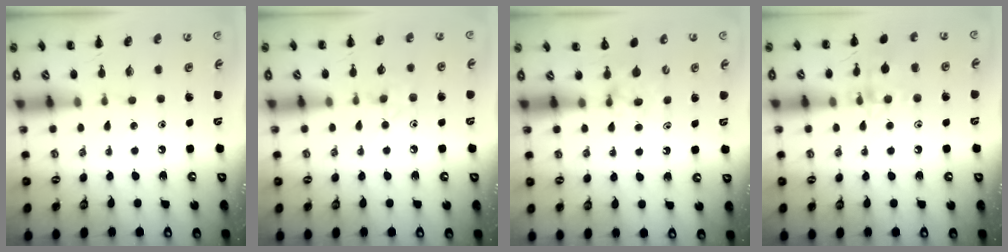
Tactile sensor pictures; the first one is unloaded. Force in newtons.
{"total": 6.1, "press": 5.8, "slide": 1.9}
{"total": 3.7, "press": 3.4, "slide": 1.4}
{"total": 11.2, "press": 11.2, "slide": 0.6}